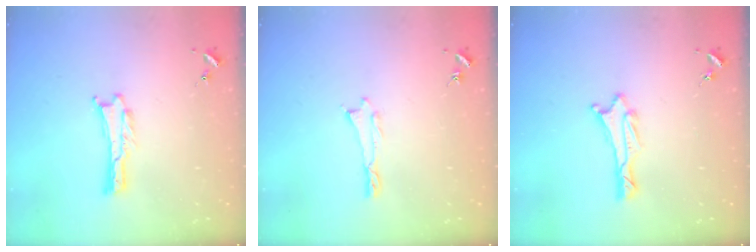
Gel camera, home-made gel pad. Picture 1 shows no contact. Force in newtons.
{"total": 0.0}
{"total": 1.5, "press": 1.5, "slide": 0.2}